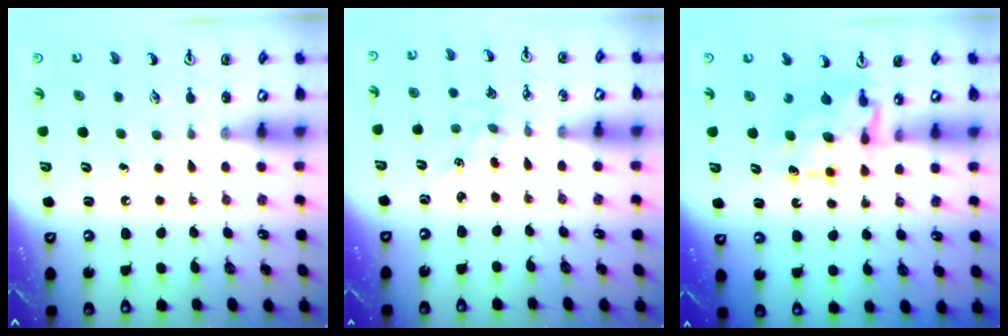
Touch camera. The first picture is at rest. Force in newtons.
{"total": 1.7, "press": 1.6, "slide": 0.2}
{"total": 7.2, "press": 7.2, "slide": 0.5}